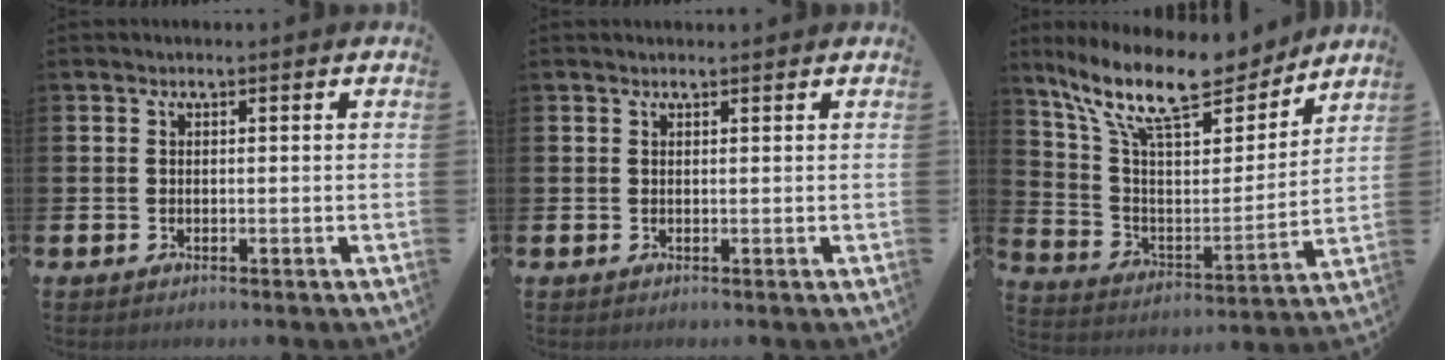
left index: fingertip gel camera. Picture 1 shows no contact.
{"total": 0.5, "force": [0.5, 0.0, 0.1], "torque": [0.007, -0.004, 0.007]}
{"total": 14.4, "force": [11.8, 4.0, 7.3], "torque": [-0.175, -0.069, 0.205]}